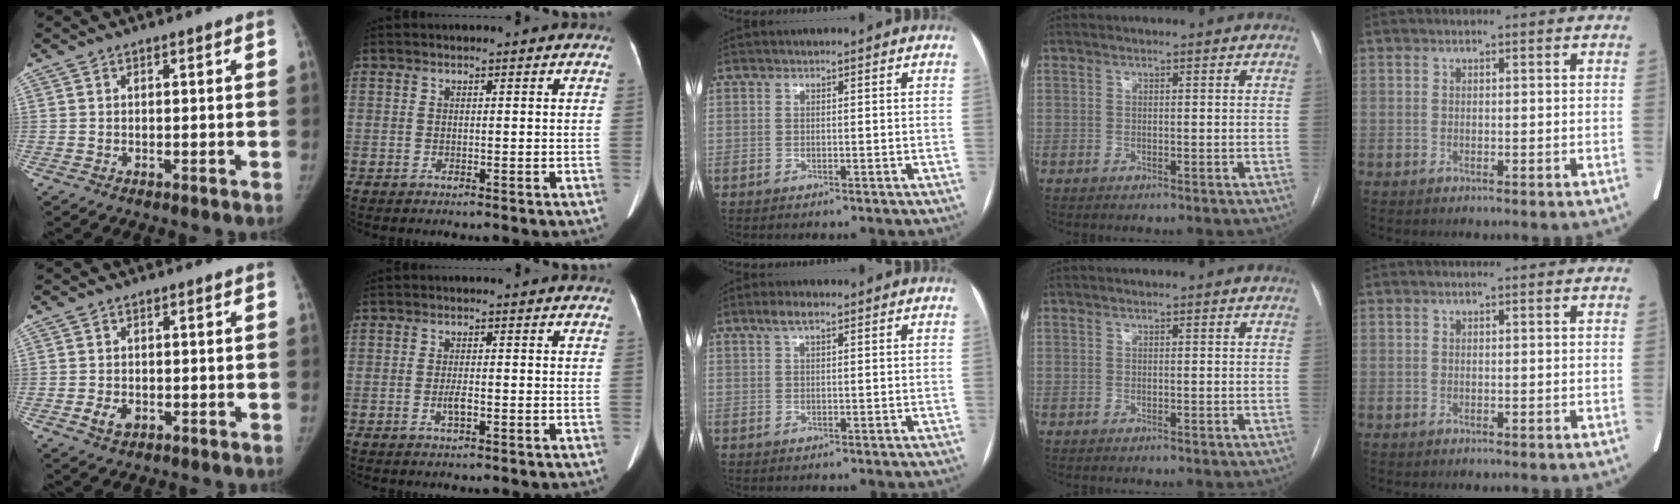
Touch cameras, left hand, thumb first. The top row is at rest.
{"thumb": {"total": 2.8, "force": [-0.9, 2.1, 1.7], "torque": [-0.025, 0.003, -0.011]}, "index": {"total": 1.7, "force": [-0.6, 0.3, 1.5], "torque": [-0.032, -0.001, -0.009]}, "middle": {"total": 2.4, "force": [1.4, 0.7, 1.8], "torque": [-0.036, 0.015, 0.026]}}